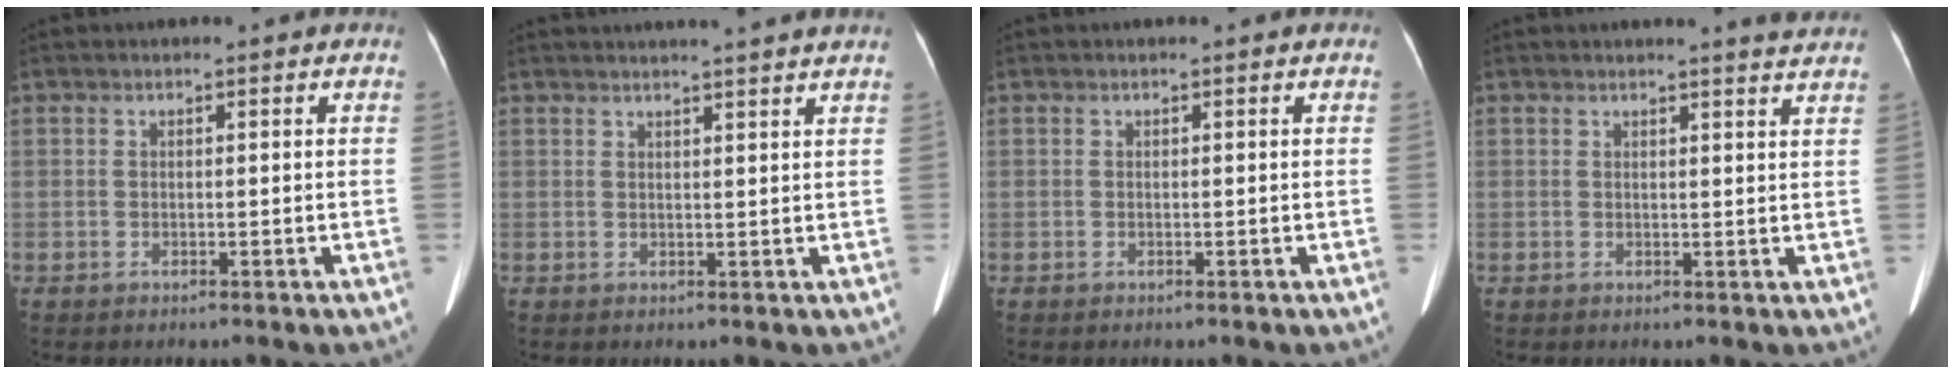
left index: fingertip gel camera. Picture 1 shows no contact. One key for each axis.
{"total": 7.7, "fx": 7.0, "fy": -0.7, "fz": 3.1, "tx": -0.038, "ty": 0.018, "tz": 0.073}
{"total": 0.0}
{"total": 4.6, "fx": 4.4, "fy": -0.4, "fz": 1.4, "tx": -0.021, "ty": -0.005, "tz": 0.032}